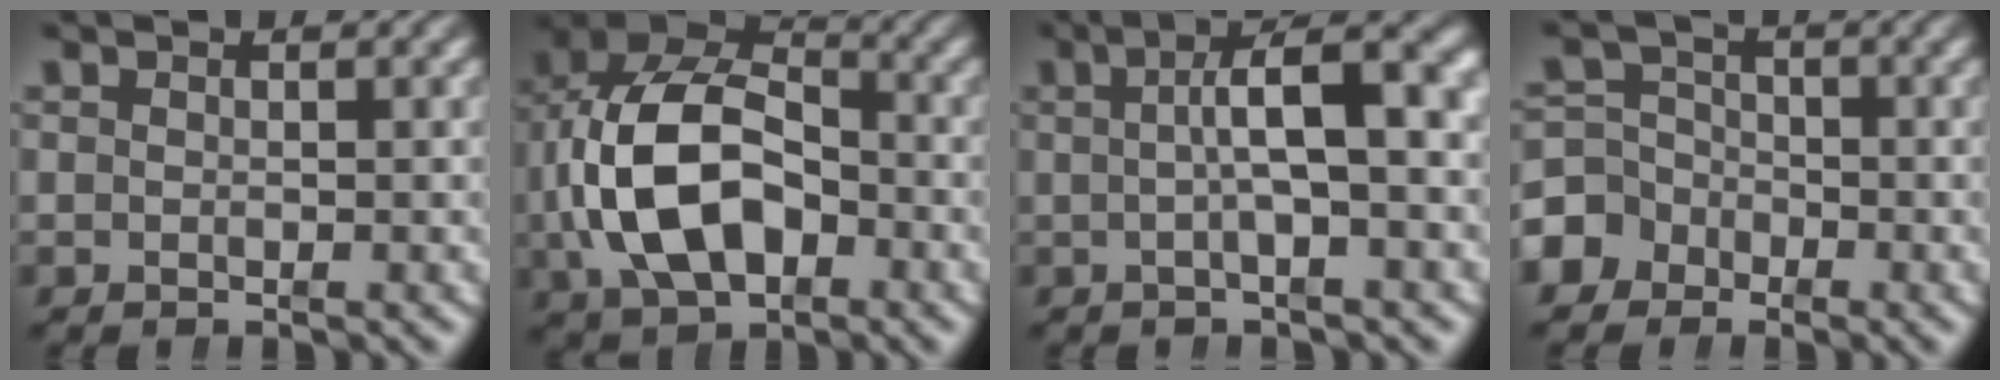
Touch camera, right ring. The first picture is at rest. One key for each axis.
{"total": 12.2, "fx": -0.2, "fy": 9.0, "fz": 8.2, "tx": -0.168, "ty": -0.021, "tz": 0.003}
{"total": 7.3, "fx": 0.9, "fy": 1.8, "fz": 7.1, "tx": -0.081, "ty": 0.020, "tz": 0.008}
{"total": 5.8, "fx": -2.7, "fy": 4.9, "fz": 1.5, "tx": -0.024, "ty": -0.019, "tz": -0.043}